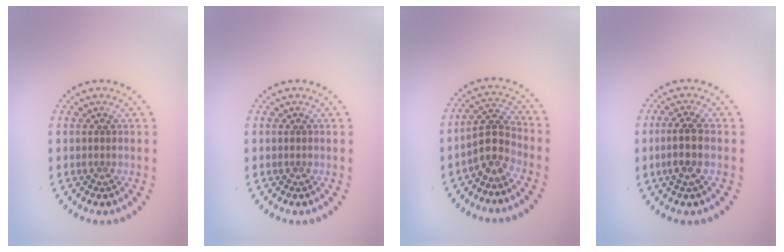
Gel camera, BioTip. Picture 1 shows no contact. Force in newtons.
{"total": 0.0}
{"total": 2.7, "press": 2.1, "slide": 1.6}
{"total": 2.4, "press": 2.2, "slide": 1.0}